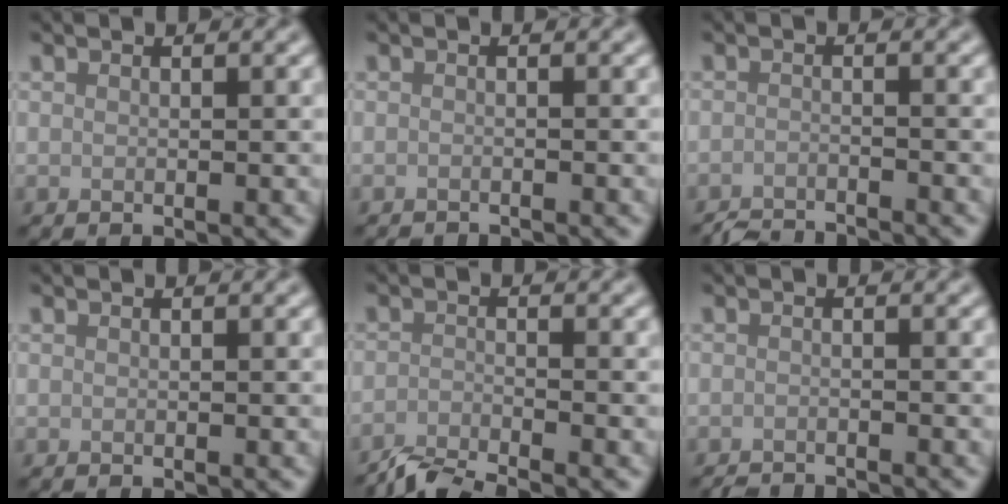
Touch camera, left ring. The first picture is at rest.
{"total": 2.1, "force": [-2.0, 0.2, 0.4], "torque": [0.005, -0.008, -0.030]}
{"total": 3.8, "force": [-3.7, 0.4, 0.8], "torque": [-0.009, -0.011, -0.065]}
{"total": 0.0}
{"total": 3.9, "force": [-3.6, 0.5, 1.5], "torque": [-0.022, -0.008, -0.074]}
{"total": 3.0, "force": [-2.9, 0.3, 0.7], "torque": [-0.004, -0.010, -0.047]}